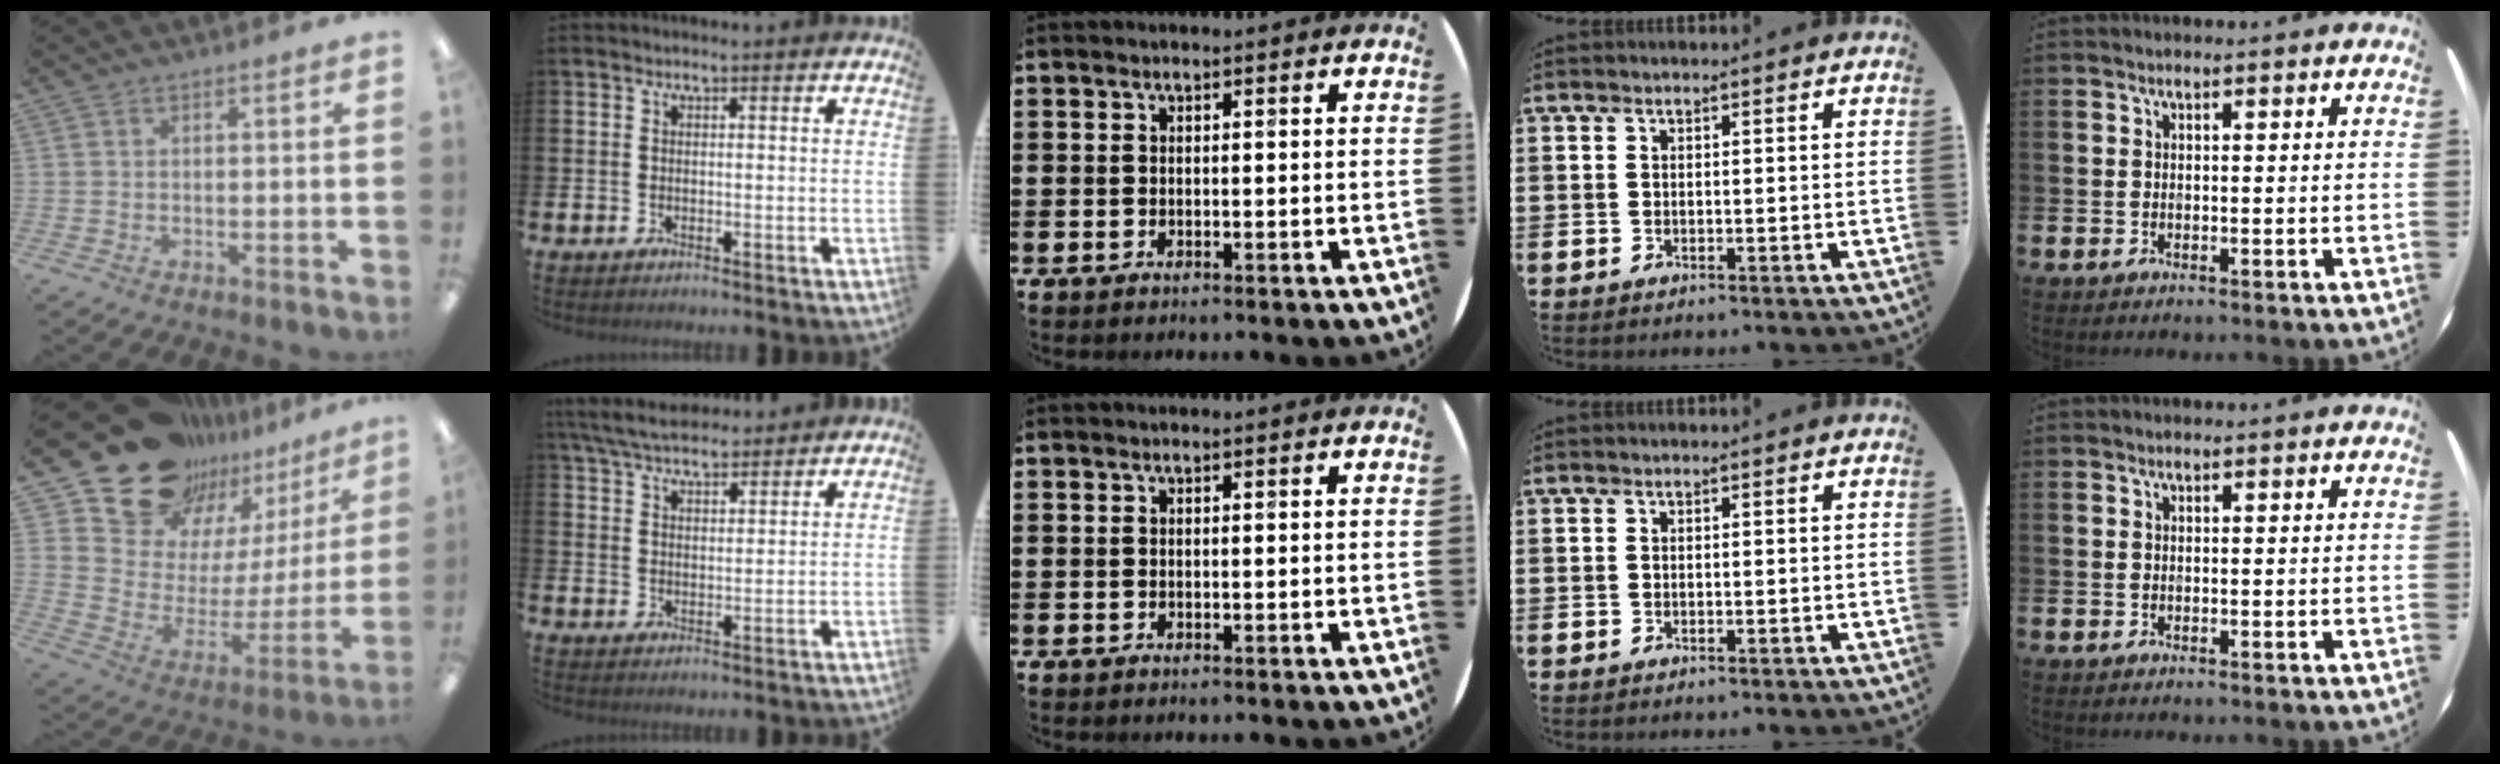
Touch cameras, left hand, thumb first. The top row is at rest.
{"thumb": {"total": 22.8, "force": [18.4, 11.9, 6.5], "torque": [-0.129, -0.132, 0.345]}, "index": {"total": 5.9, "force": [5.5, 1.3, 1.6], "torque": [-0.055, -0.018, 0.102]}}